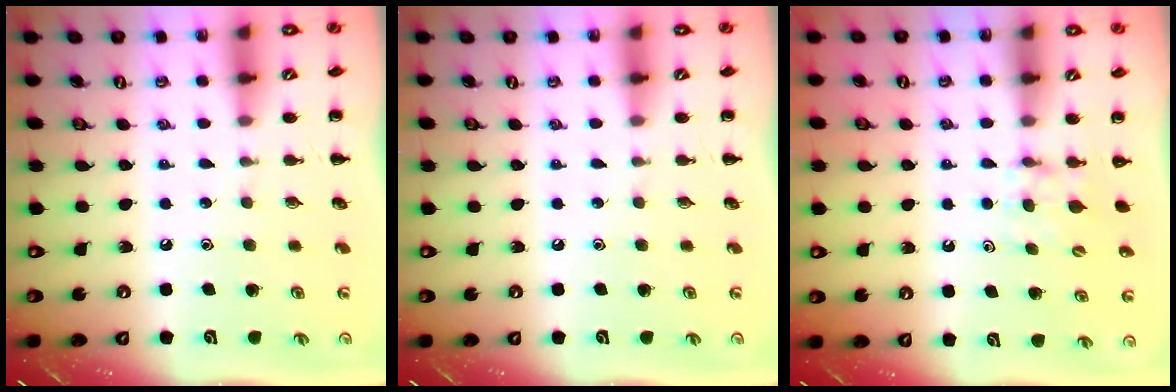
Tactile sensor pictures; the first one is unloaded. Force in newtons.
{"total": 0.0}
{"total": 5.1, "press": 4.8, "slide": 1.6}